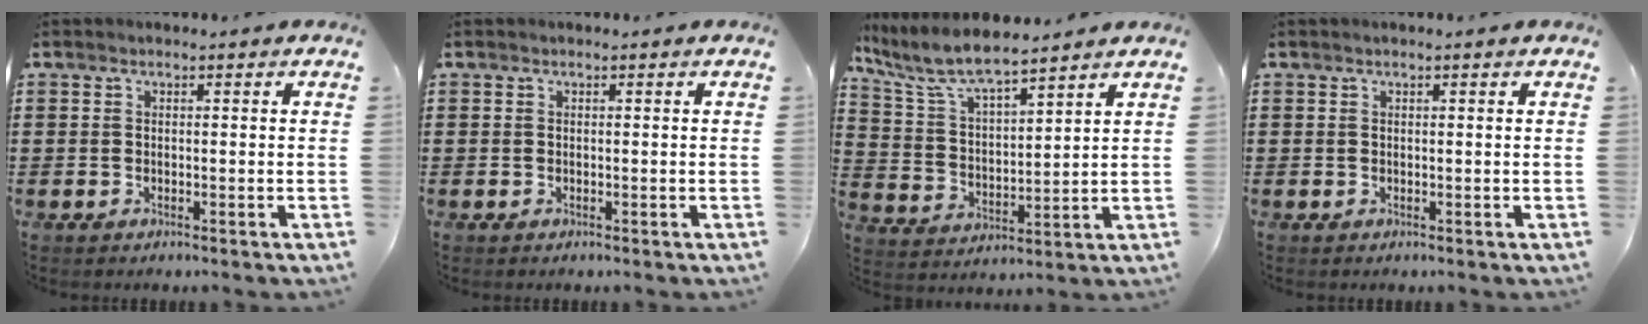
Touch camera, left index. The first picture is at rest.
{"total": 0.0}
{"total": 7.6, "force": [6.6, 1.3, 3.6], "torque": [-0.097, -0.030, 0.113]}
{"total": 0.5, "force": [0.3, 0.0, 0.5], "torque": [-0.008, -0.002, 0.005]}